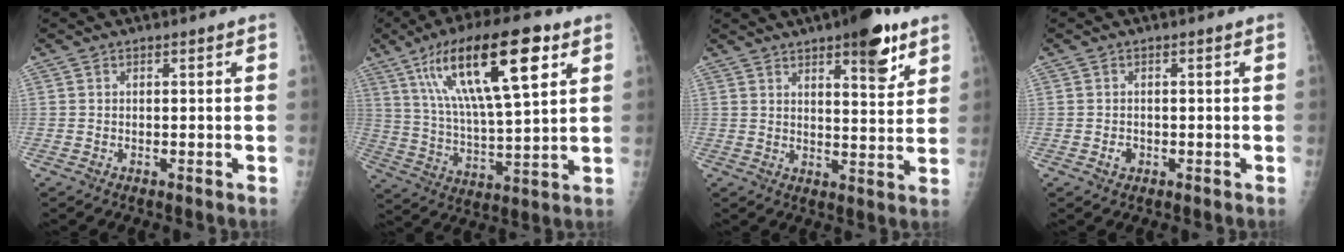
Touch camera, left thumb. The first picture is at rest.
{"total": 21.2, "force": [9.9, 5.9, 17.8], "torque": [-0.297, -0.020, 0.172]}
{"total": 10.9, "force": [6.5, 3.3, 8.1], "torque": [-0.089, -0.033, 0.087]}
{"total": 1.4, "force": [-0.6, 1.2, 0.4], "torque": [-0.001, 0.003, -0.008]}